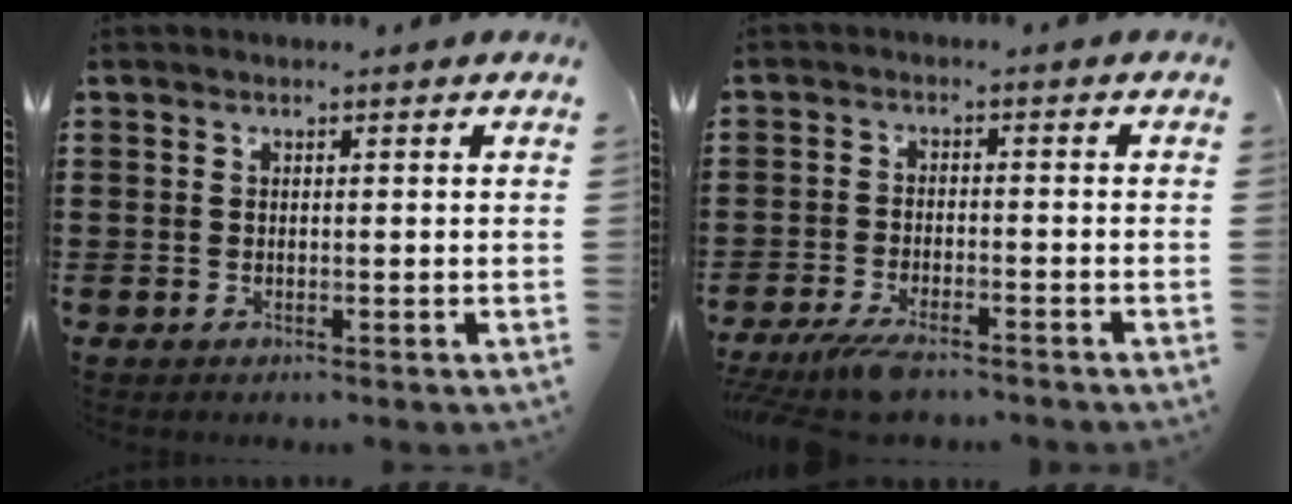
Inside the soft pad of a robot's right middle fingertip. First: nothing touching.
{"total": 4.6, "force": [-3.9, 0.7, 2.4], "torque": [-0.057, -0.010, -0.078]}